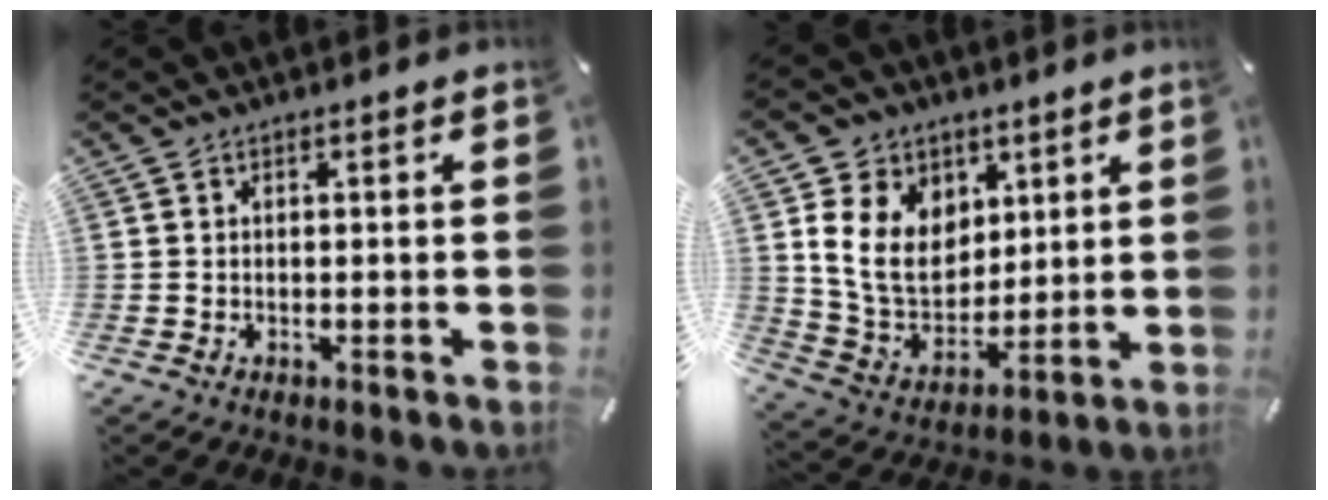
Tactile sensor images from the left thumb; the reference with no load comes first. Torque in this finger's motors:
{"motor_torque": [0.49, 0.58, 1.63, -1.14, 0.49]}